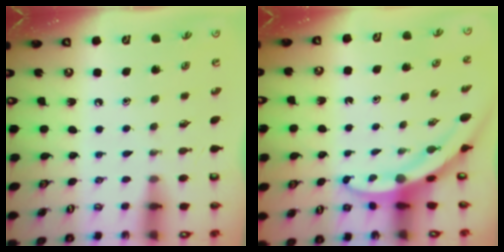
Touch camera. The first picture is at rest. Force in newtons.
{"total": 3.1, "press": 3.1, "slide": 0.3}